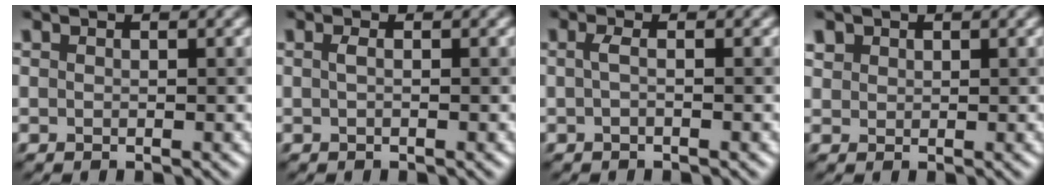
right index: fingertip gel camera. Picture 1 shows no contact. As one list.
[{"total": 0.6, "force": [0.0, 0.1, 0.6], "torque": [-0.016, 0.003, 0.000]}, {"total": 1.1, "force": [-0.2, 0.2, 1.1], "torque": [-0.023, -0.002, -0.004]}, {"total": 1.3, "force": [0.8, 0.9, 0.2], "torque": [-0.004, 0.002, 0.018]}]